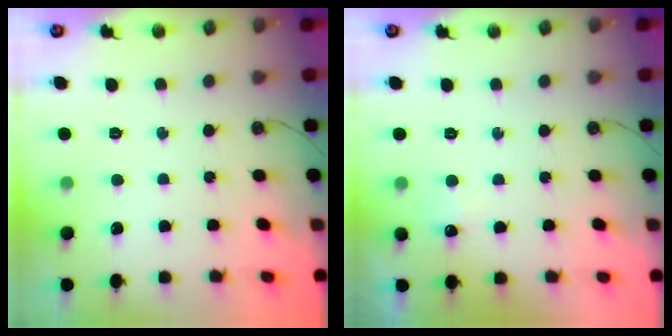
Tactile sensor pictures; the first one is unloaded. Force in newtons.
{"total": 4.6, "press": 4.5, "slide": 1.1}